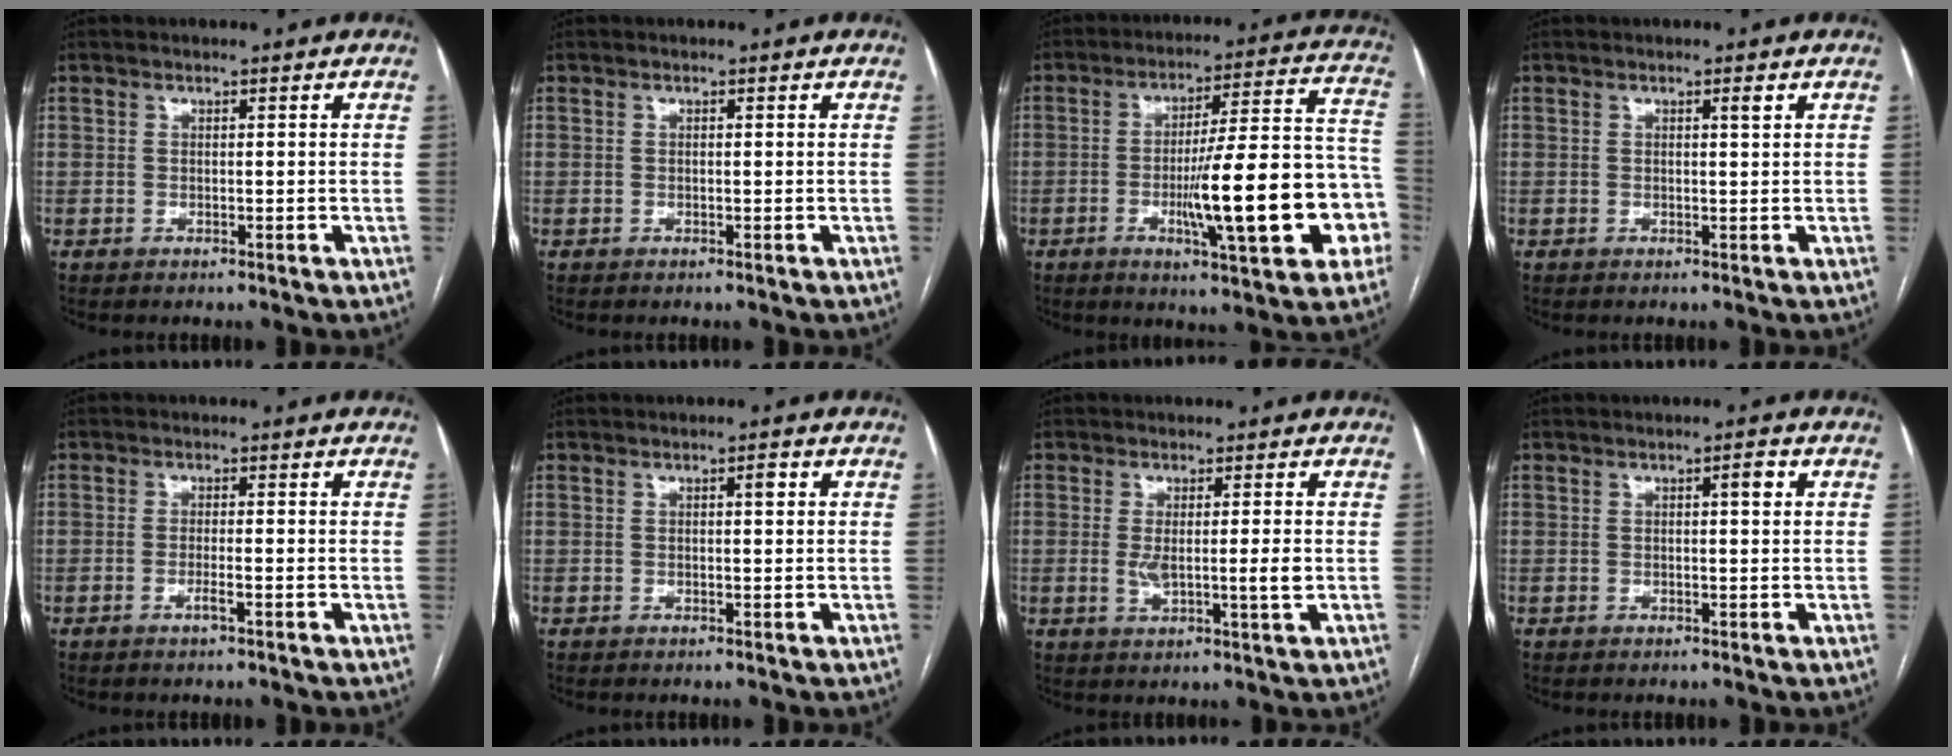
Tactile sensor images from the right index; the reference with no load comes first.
{"total": 0.0}
{"total": 19.5, "force": [-5.2, 2.6, 18.6], "torque": [-0.230, 0.021, -0.067]}
{"total": 1.0, "force": [0.5, 0.0, 0.9], "torque": [-0.014, 0.001, 0.008]}
{"total": 1.6, "force": [-0.8, 0.0, 1.4], "torque": [-0.029, -0.002, -0.015]}
{"total": 1.2, "force": [0.3, 0.2, 1.1], "torque": [-0.015, 0.004, 0.004]}
{"total": 5.2, "force": [-0.2, 0.7, 5.1], "torque": [-0.087, -0.007, 0.000]}
{"total": 1.7, "force": [0.5, 0.3, 1.6], "torque": [-0.022, 0.004, 0.007]}